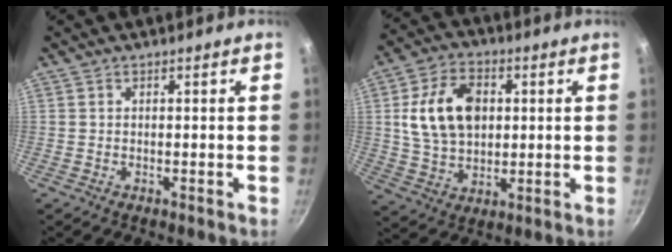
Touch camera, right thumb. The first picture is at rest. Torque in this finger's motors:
{"motor_torque": [-0.12, 0.55, 0.12, -0.05, 0.34]}